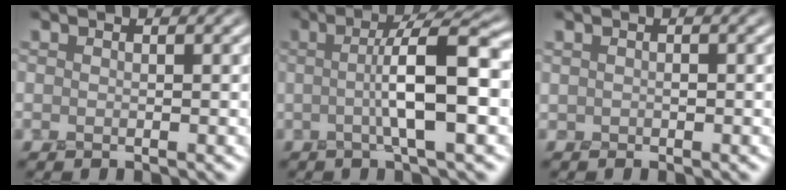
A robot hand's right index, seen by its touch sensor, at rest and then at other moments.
{"total": 7.3, "force": [0.1, 1.4, 7.1], "torque": [-0.108, 0.011, -0.003]}
{"total": 0.7, "force": [0.0, 0.4, 0.5], "torque": [-0.010, 0.000, 0.000]}